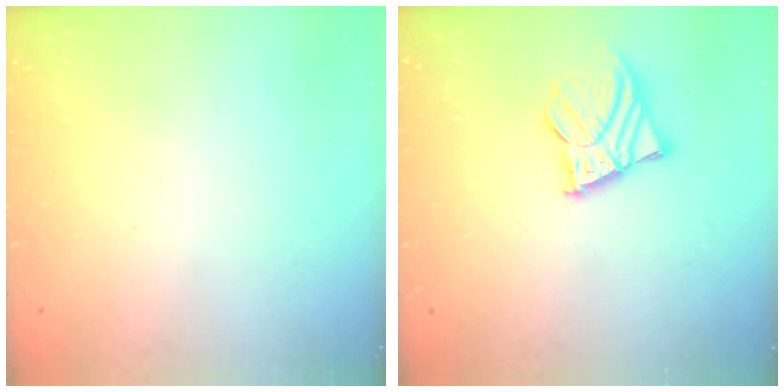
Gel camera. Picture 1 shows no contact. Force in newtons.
{"total": 9.0, "press": 8.9, "slide": 1.0}